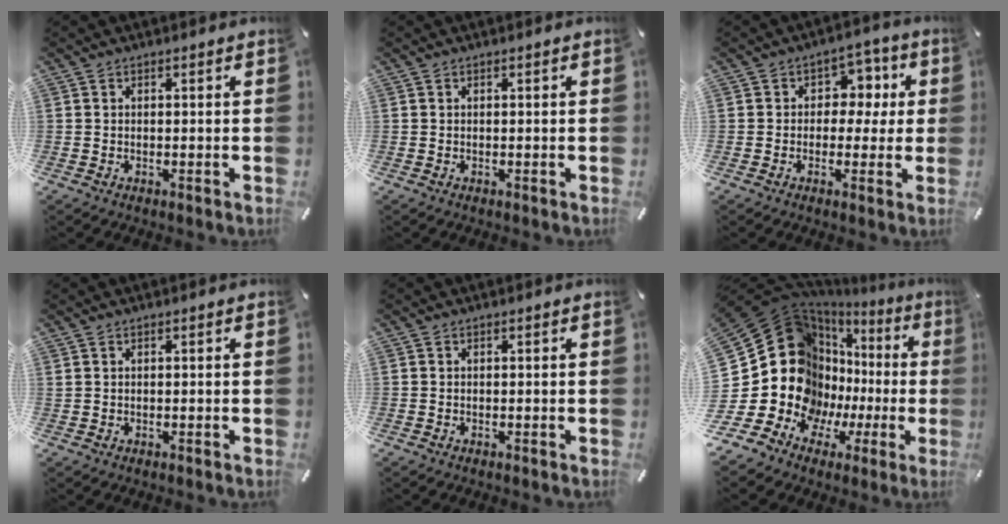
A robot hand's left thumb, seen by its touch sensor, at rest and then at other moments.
{"total": 0.0}
{"total": 6.7, "force": [-0.1, 5.9, 3.2], "torque": [-0.034, 0.005, -0.010]}
{"total": 0.0}
{"total": 0.0}
{"total": 27.9, "force": [2.3, 21.5, 17.6], "torque": [-0.327, -0.066, 0.094]}